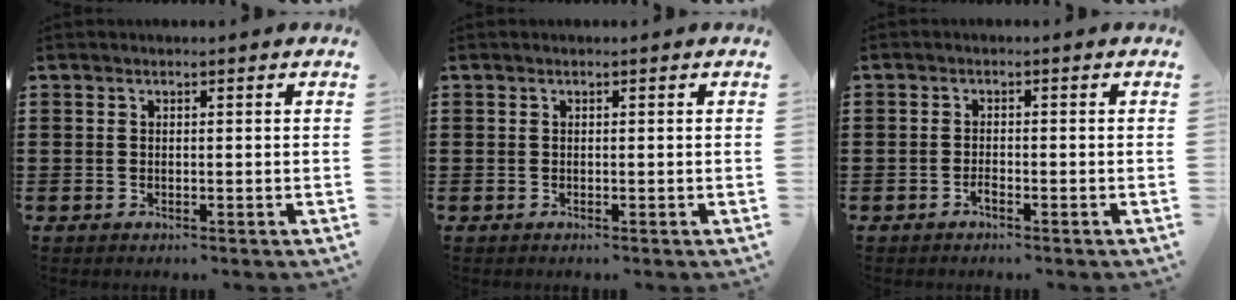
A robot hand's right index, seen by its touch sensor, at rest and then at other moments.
{"total": 0.0}
{"total": 1.2, "force": [-1.0, 0.3, 0.6], "torque": [-0.015, -0.005, -0.018]}